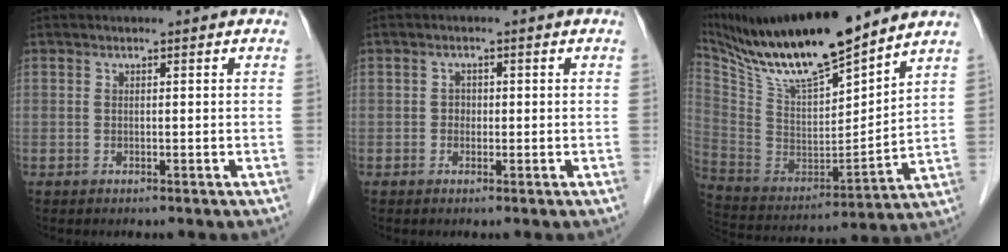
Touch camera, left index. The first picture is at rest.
{"total": 1.1, "force": [-0.2, 1.0, 0.5], "torque": [-0.005, 0.004, -0.004]}
{"total": 18.9, "force": [15.9, 2.3, 10.0], "torque": [-0.190, -0.010, 0.297]}